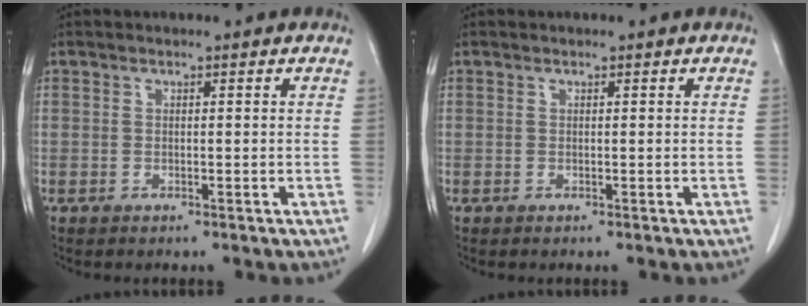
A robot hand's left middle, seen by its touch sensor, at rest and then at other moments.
{"total": 0.0}